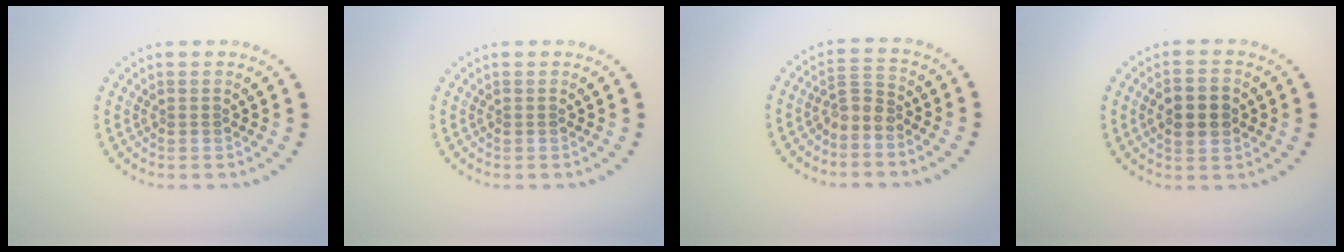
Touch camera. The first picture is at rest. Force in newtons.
{"total": 0.0}
{"total": 2.0, "press": 1.6, "slide": 1.3}
{"total": 3.7, "press": 3.7, "slide": 0.1}